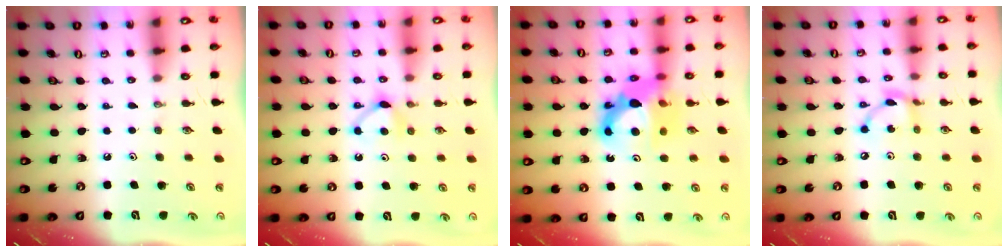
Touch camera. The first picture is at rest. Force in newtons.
{"total": 5.8, "press": 5.8, "slide": 0.8}
{"total": 13.6, "press": 13.4, "slide": 2.6}
{"total": 7.4, "press": 7.4, "slide": 0.2}